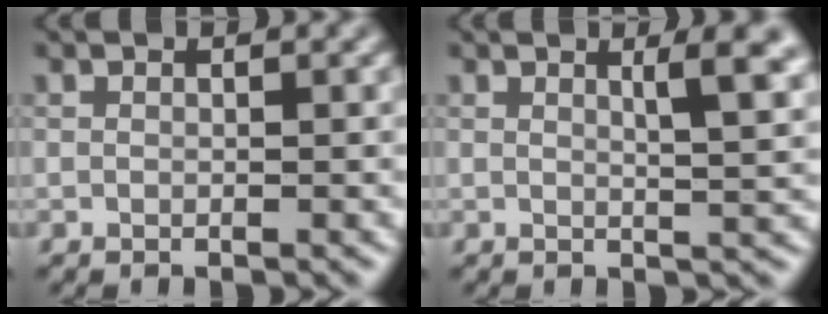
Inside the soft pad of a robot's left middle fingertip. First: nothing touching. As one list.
[{"total": 4.0, "force": [1.6, 1.0, 3.5], "torque": [-0.036, 0.001, 0.021]}]